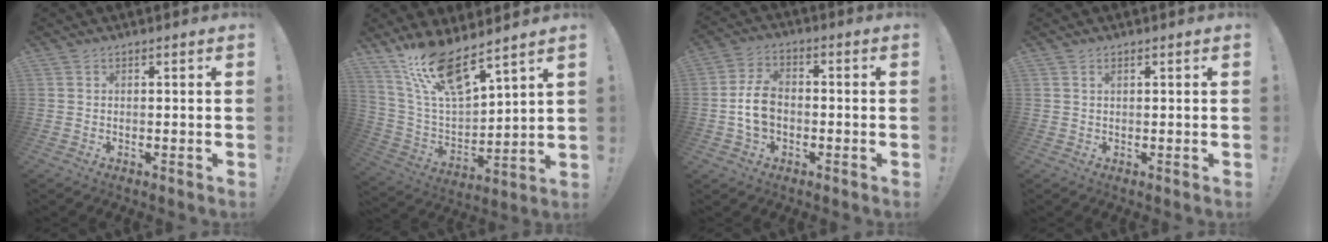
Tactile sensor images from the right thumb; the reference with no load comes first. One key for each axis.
{"total": 15.5, "fx": 12.1, "fy": 4.0, "fz": 8.8, "tx": -0.181, "ty": -0.082, "tz": 0.217}
{"total": 9.1, "fx": -1.5, "fy": 6.4, "fz": 6.2, "tx": -0.125, "ty": 0.011, "tz": -0.026}
{"total": 0.6, "fx": 0.2, "fy": 0.2, "fz": 0.5, "tx": -0.011, "ty": 0.001, "tz": 0.004}